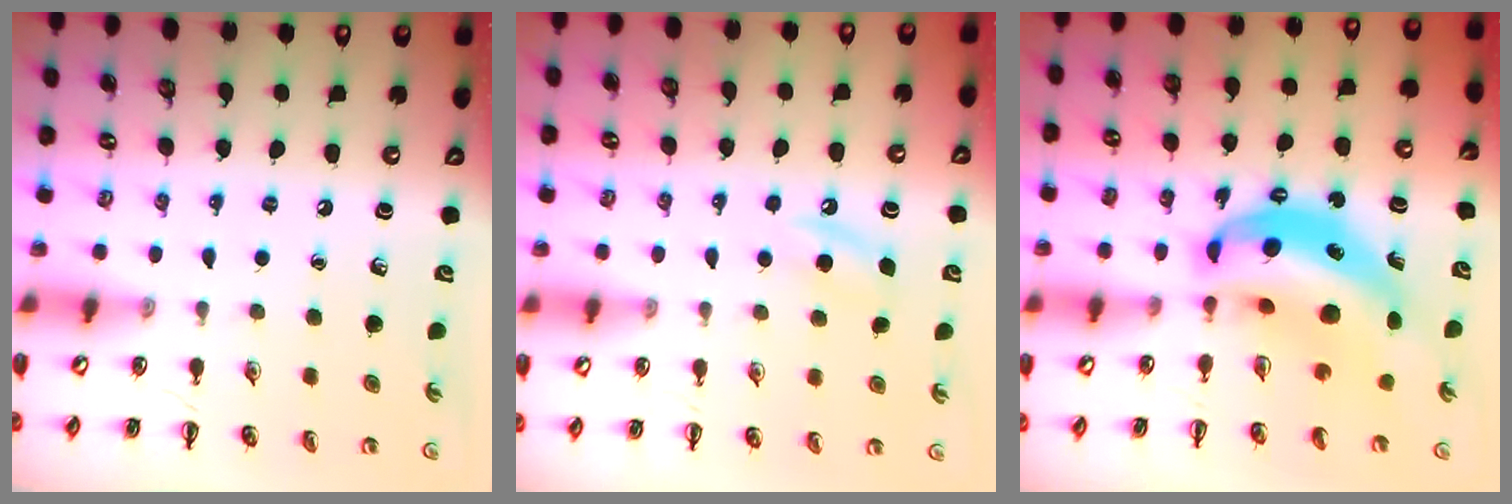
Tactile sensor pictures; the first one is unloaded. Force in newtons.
{"total": 5.3, "press": 5.0, "slide": 1.8}
{"total": 11.5, "press": 11.2, "slide": 2.4}